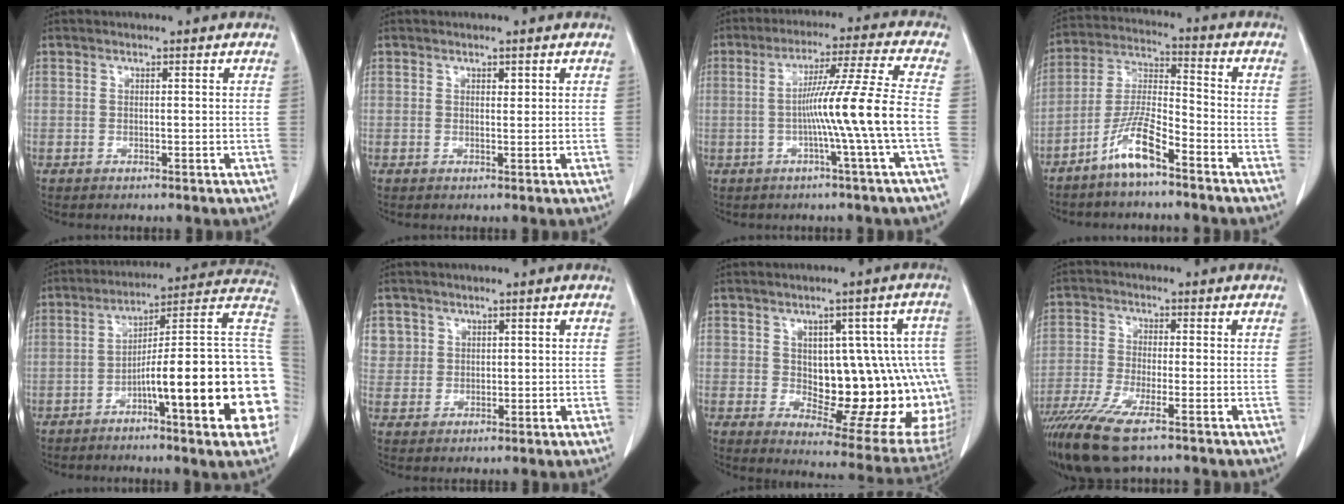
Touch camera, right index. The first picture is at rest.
{"total": 0.7, "force": [0.4, 0.4, 0.5], "torque": [-0.006, -0.003, 0.006]}
{"total": 11.2, "force": [-2.4, -2.7, 10.6], "torque": [-0.182, 0.007, -0.038]}
{"total": 8.8, "force": [-5.8, 1.2, 6.5], "torque": [-0.141, -0.004, -0.117]}
{"total": 23.0, "force": [-5.5, 1.7, 22.3], "torque": [-0.226, 0.025, -0.078]}
{"total": 3.5, "force": [1.6, 3.1, -0.1], "torque": [0.019, 0.003, 0.030]}
{"total": 20.0, "force": [-0.8, 8.1, 18.3], "torque": [-0.157, 0.025, 0.018]}
{"total": 10.8, "force": [-7.2, 1.8, 7.9], "torque": [-0.152, -0.027, -0.128]}